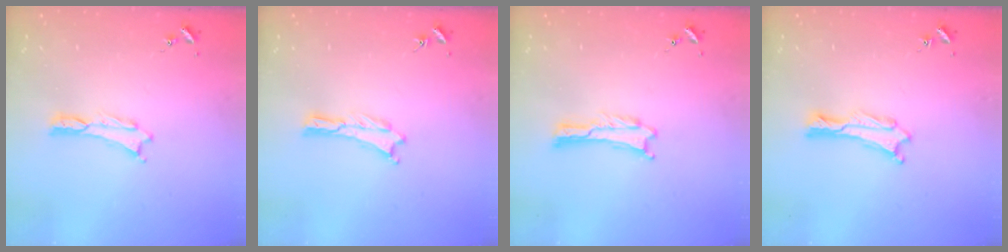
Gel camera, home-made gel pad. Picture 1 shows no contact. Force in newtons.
{"total": 0.0}
{"total": 0.0}
{"total": 0.8, "press": 0.7, "slide": 0.2}